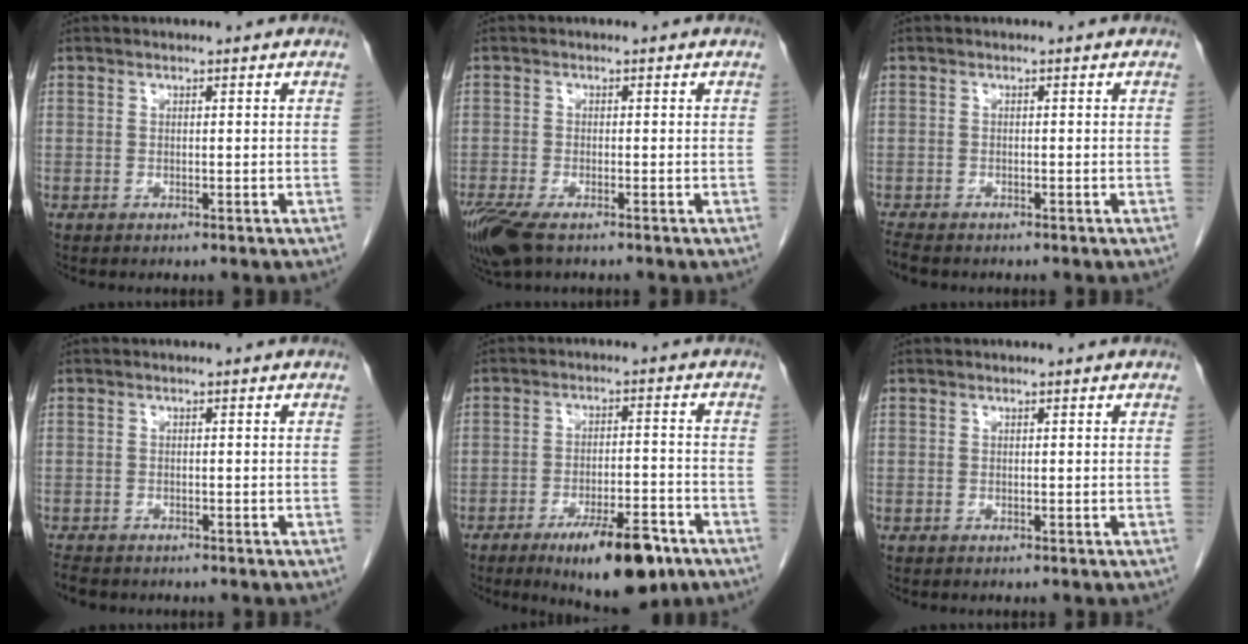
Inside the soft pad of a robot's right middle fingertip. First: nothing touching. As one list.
[{"total": 6.7, "force": [-4.5, 2.3, 4.4], "torque": [-0.089, -0.018, -0.081]}, {"total": 2.5, "force": [-2.1, 0.7, 1.1], "torque": [-0.030, -0.010, -0.034]}, {"total": 3.1, "force": [-2.6, 1.2, 1.0], "torque": [-0.026, -0.008, -0.039]}, {"total": 11.8, "force": [-7.4, 3.0, 8.7], "torque": [-0.127, -0.010, -0.109]}, {"total": 0.0}]